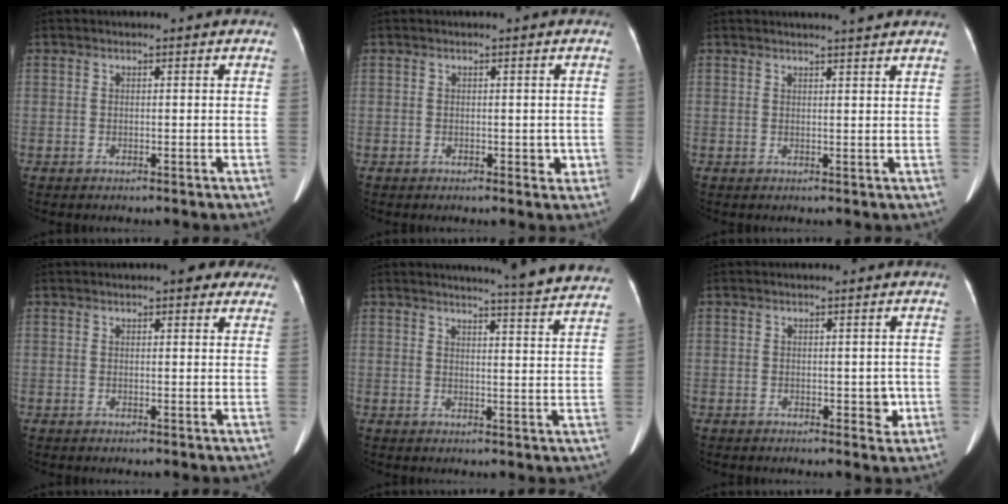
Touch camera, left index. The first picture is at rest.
{"total": 1.6, "force": [-0.3, 1.1, 1.1], "torque": [-0.008, 0.001, -0.002]}
{"total": 4.9, "force": [4.4, -0.3, 2.1], "torque": [-0.028, 0.008, 0.046]}
{"total": 4.7, "force": [3.5, 1.5, 2.7], "torque": [-0.023, 0.016, 0.038]}
{"total": 14.3, "force": [13.6, -0.8, 4.3], "torque": [-0.055, -0.062, 0.141]}
{"total": 2.4, "force": [-0.5, 1.5, 1.8], "torque": [-0.016, 0.004, -0.002]}